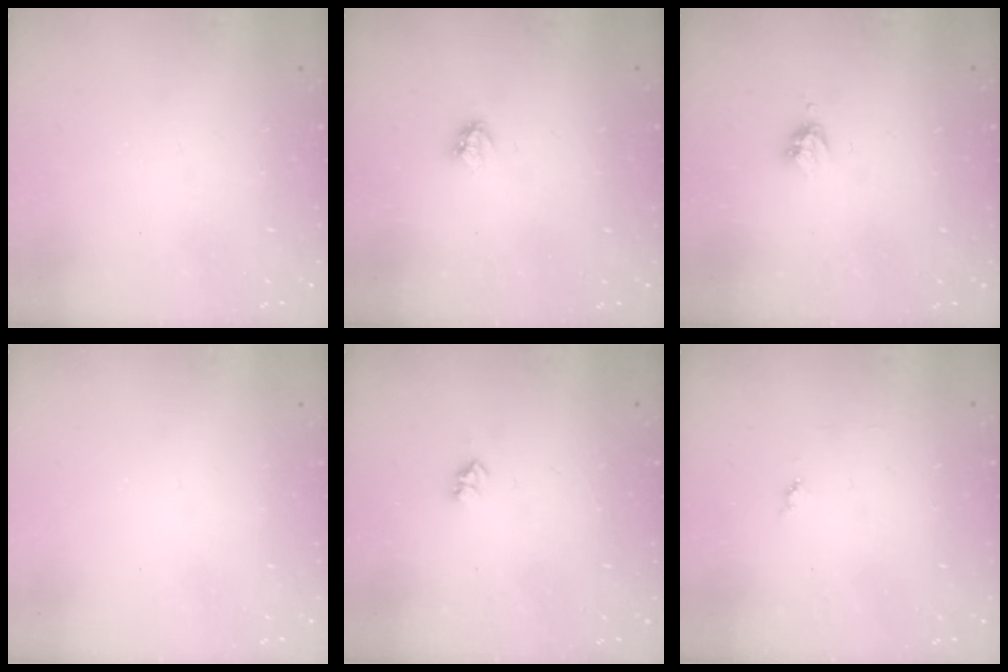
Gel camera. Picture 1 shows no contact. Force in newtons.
{"total": 3.0, "press": 2.9, "slide": 0.4}
{"total": 3.2, "press": 3.2, "slide": 0.3}
{"total": 0.0}
{"total": 2.6, "press": 2.5, "slide": 0.4}
{"total": 3.9, "press": 3.9, "slide": 0.4}